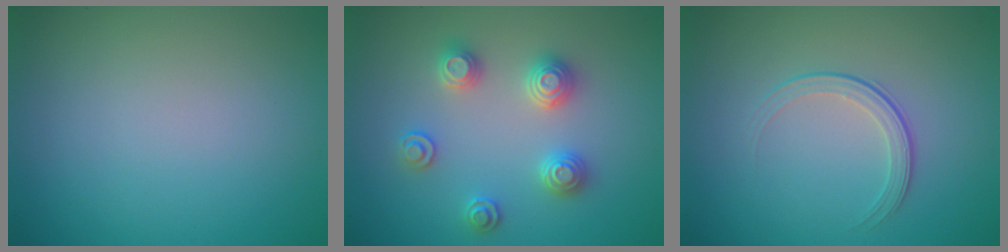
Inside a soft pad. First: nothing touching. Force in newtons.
{"total": 3.0, "press": 3.0, "slide": 0.5}
{"total": 1.9, "press": 1.3, "slide": 1.5}